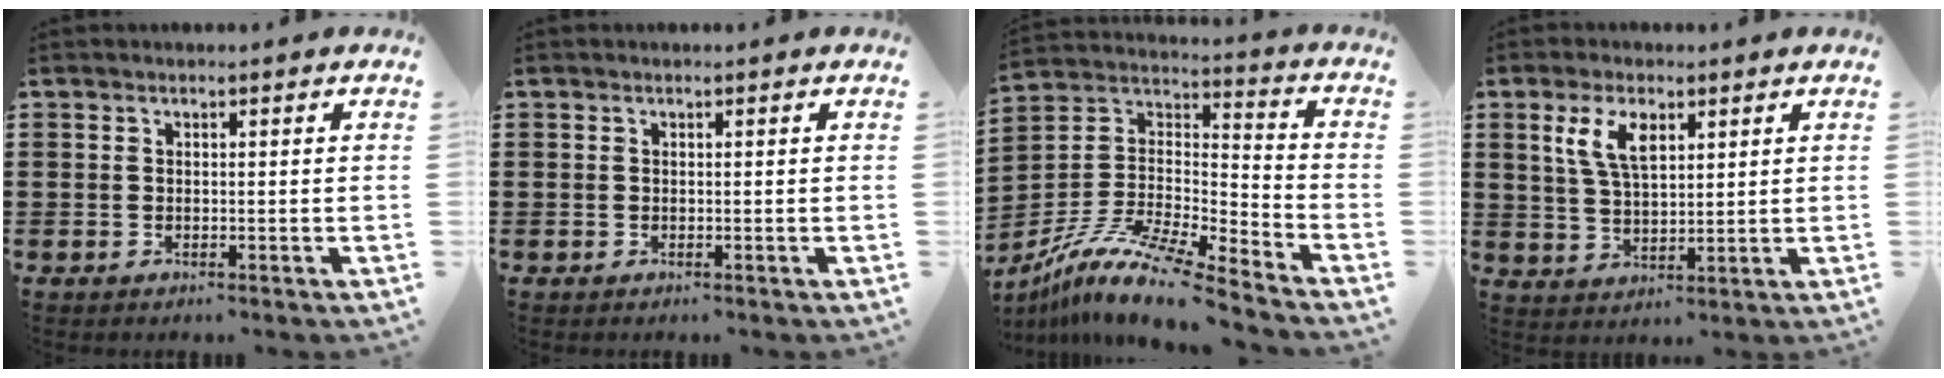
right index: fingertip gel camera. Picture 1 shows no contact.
{"total": 0.0}
{"total": 11.9, "force": [-9.7, 1.1, 6.8], "torque": [-0.148, 0.005, -0.194]}
{"total": 6.0, "force": [2.8, 2.7, 4.6], "torque": [-0.101, 0.009, 0.048]}